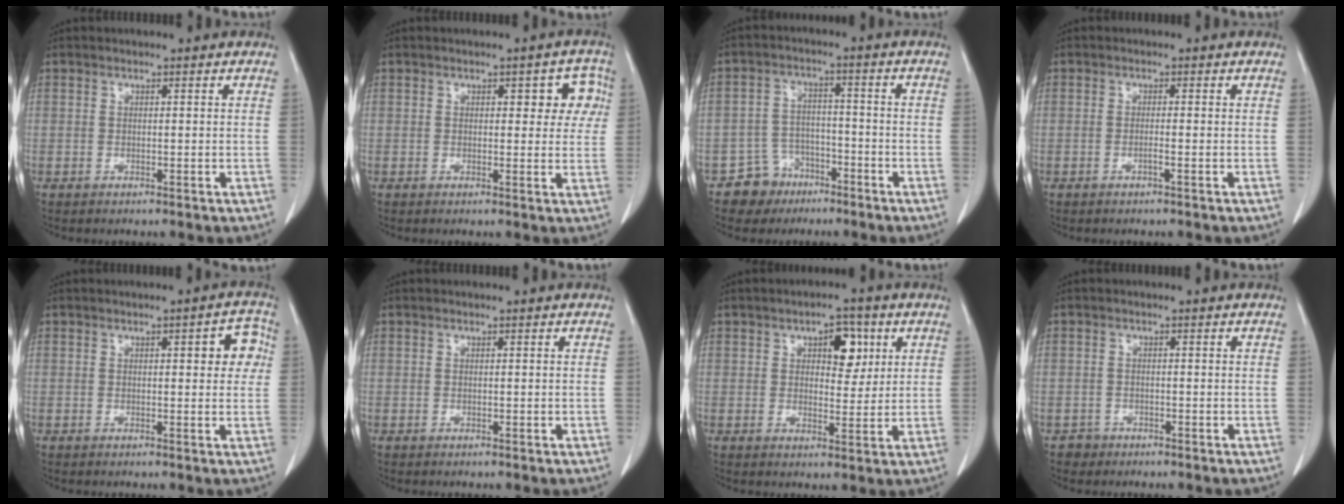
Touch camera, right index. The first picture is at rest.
{"total": 4.9, "force": [1.5, 2.5, 3.9], "torque": [-0.027, 0.018, 0.014]}
{"total": 6.0, "force": [-3.9, 4.6, 0.2], "torque": [0.004, 0.014, -0.062]}
{"total": 0.9, "force": [-0.4, -0.1, 0.8], "torque": [-0.014, 0.001, -0.008]}
{"total": 4.5, "force": [1.0, 1.6, 4.2], "torque": [-0.039, 0.012, 0.006]}
{"total": 0.0}
{"total": 5.9, "force": [2.4, 2.9, 4.6], "torque": [-0.060, 0.009, 0.035]}
{"total": 1.8, "force": [-1.0, 1.4, -0.4], "torque": [0.003, 0.010, -0.020]}